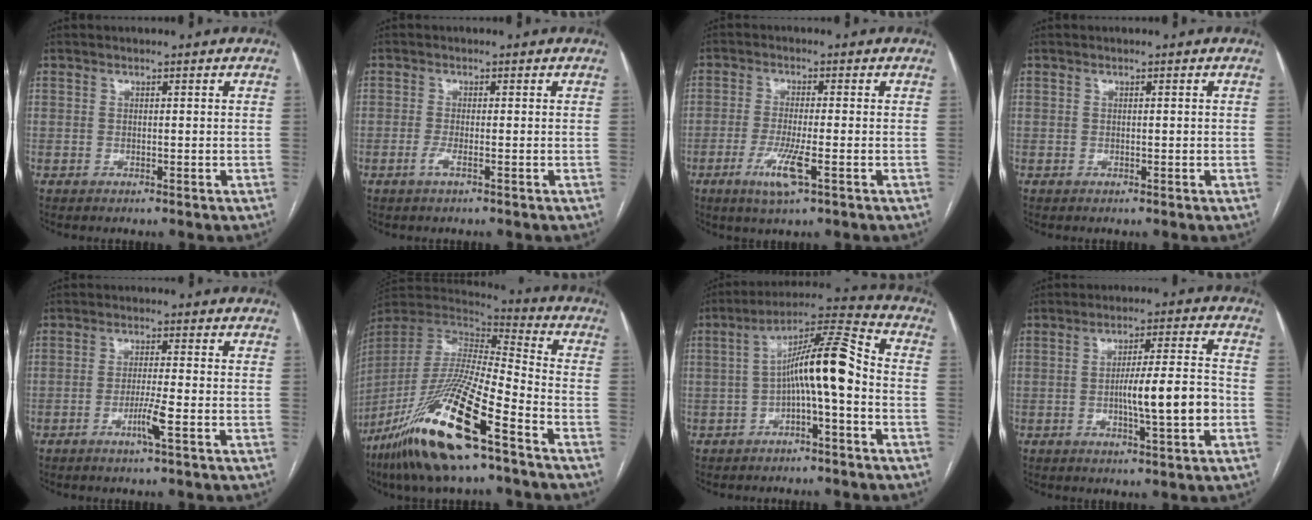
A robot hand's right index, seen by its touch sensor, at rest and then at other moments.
{"total": 1.5, "force": [-0.7, 0.1, 1.3], "torque": [-0.026, -0.002, -0.014]}
{"total": 5.9, "force": [-2.4, 0.3, 5.3], "torque": [-0.107, -0.014, -0.044]}
{"total": 0.0}
{"total": 3.8, "force": [-1.6, -0.5, 3.4], "torque": [-0.066, -0.007, -0.033]}
{"total": 24.1, "force": [-14.8, 2.5, 18.8], "torque": [-0.399, -0.057, -0.281]}
{"total": 10.7, "force": [-1.6, 0.8, 10.5], "torque": [-0.179, 0.035, -0.030]}
{"total": 9.2, "force": [-1.9, 0.4, 9.0], "torque": [-0.144, 0.005, -0.031]}